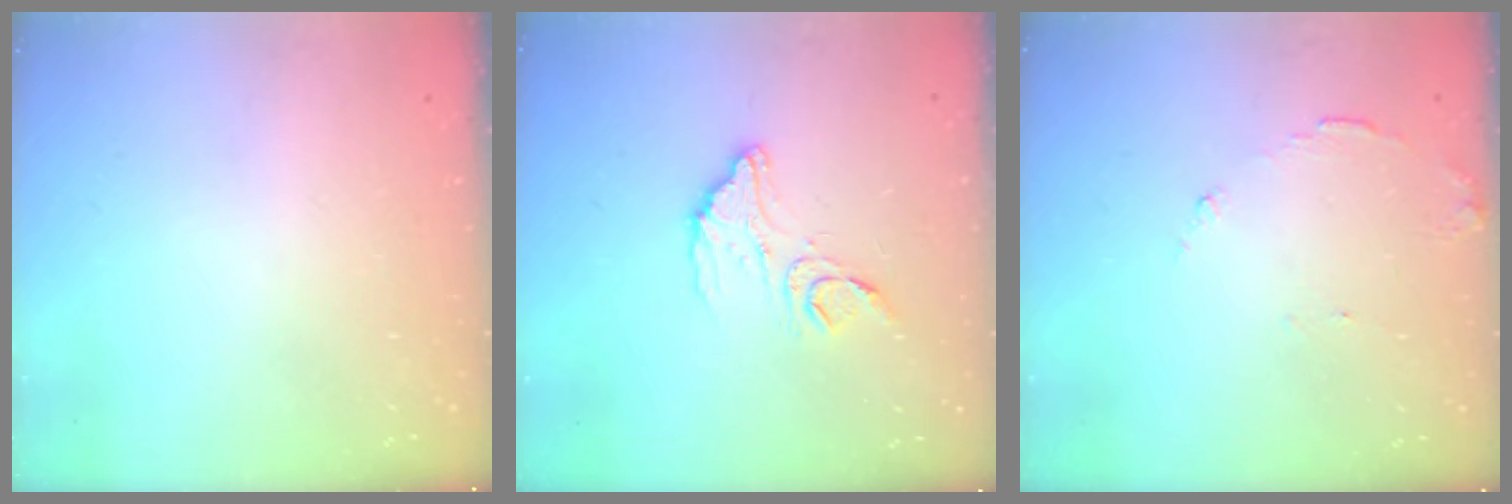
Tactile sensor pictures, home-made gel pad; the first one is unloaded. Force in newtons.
{"total": 12.6, "press": 12.5, "slide": 1.0}
{"total": 7.8, "press": 7.8, "slide": 0.5}